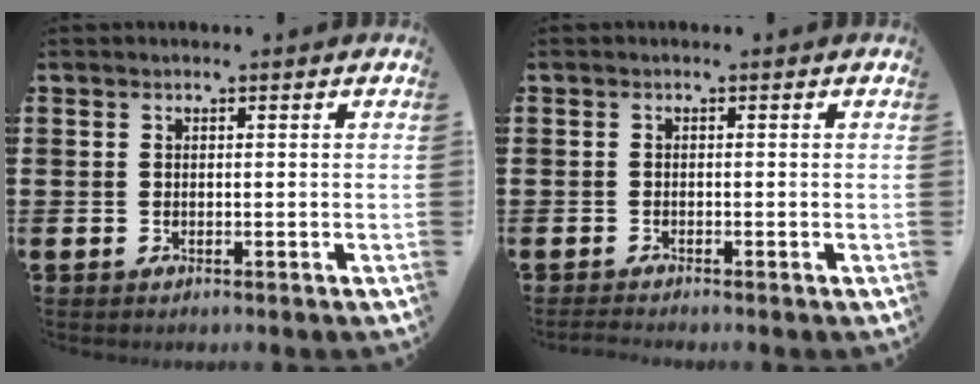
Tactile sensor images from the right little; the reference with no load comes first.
{"total": 0.7, "force": [-0.7, 0.0, 0.3], "torque": [-0.005, -0.002, -0.013]}